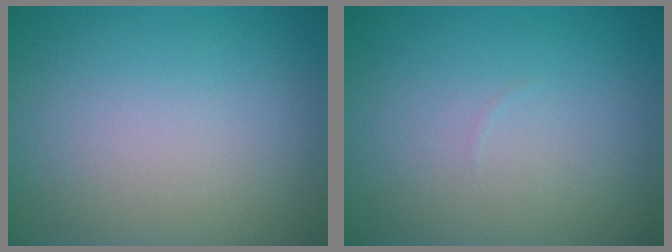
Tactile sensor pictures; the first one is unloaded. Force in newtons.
{"total": 0.0}